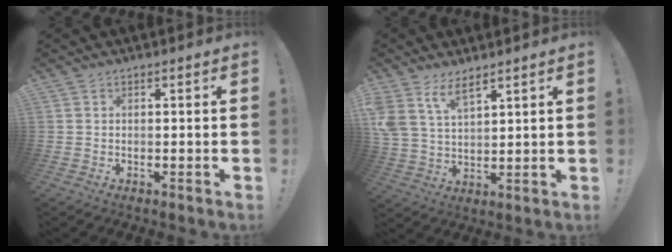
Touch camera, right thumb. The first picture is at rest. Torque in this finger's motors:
{"motor_torque": [0.38, 0.40, 0.30, 0.22, 0.15]}